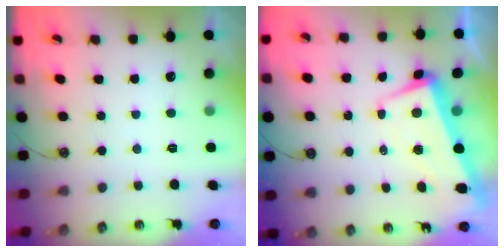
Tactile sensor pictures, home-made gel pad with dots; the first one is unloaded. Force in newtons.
{"total": 2.2, "press": 0.3, "slide": 2.1}